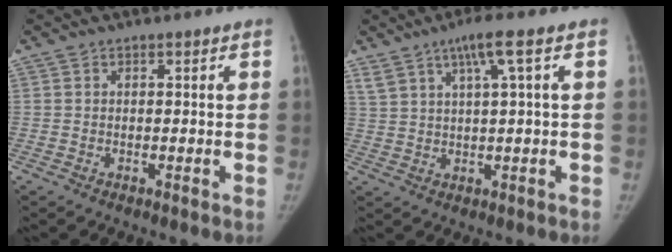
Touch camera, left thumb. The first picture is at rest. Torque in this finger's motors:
{"motor_torque": [0.70, 0.52, 1.59, -1.18, 0.47]}